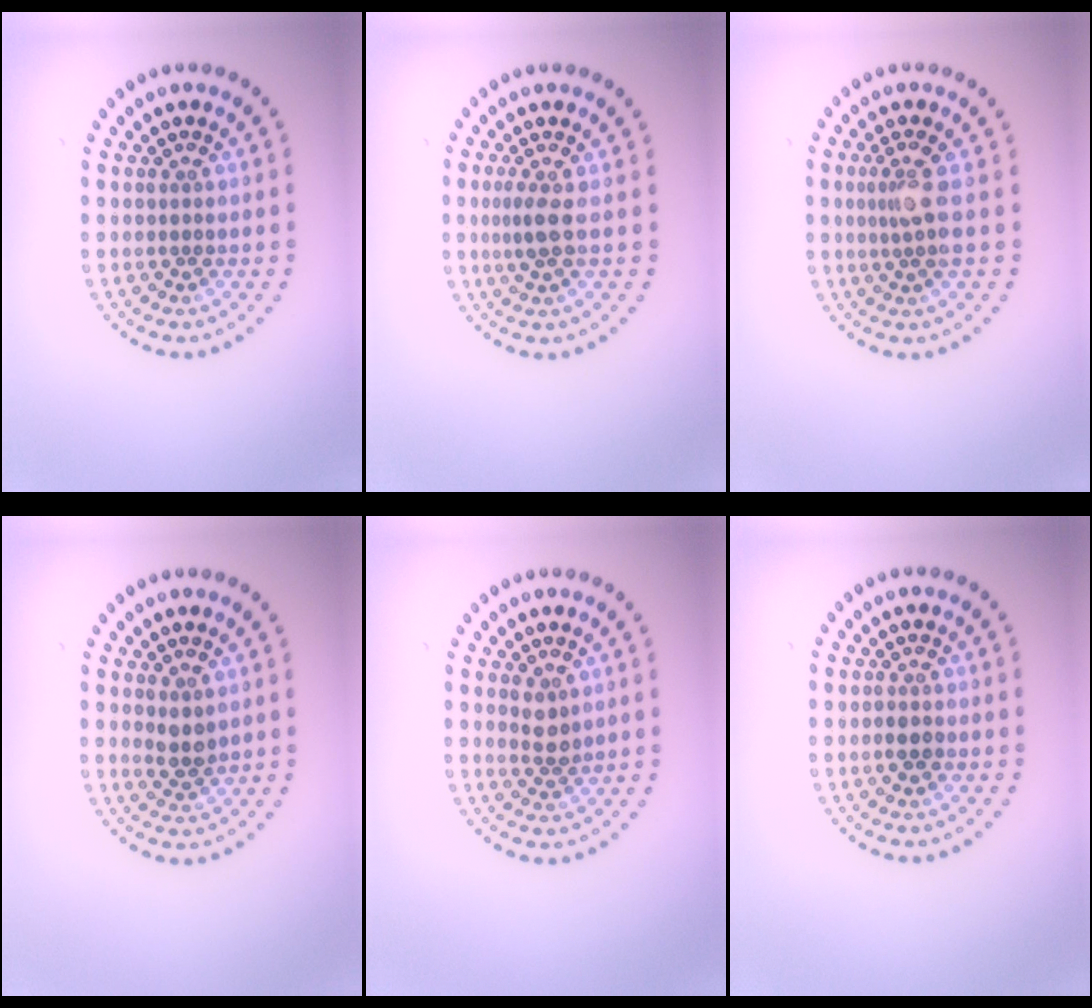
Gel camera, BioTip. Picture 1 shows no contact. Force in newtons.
{"total": 1.7, "press": 1.3, "slide": 1.1}
{"total": 2.0, "press": 1.6, "slide": 1.3}
{"total": 1.7, "press": 1.5, "slide": 0.8}
{"total": 1.7, "press": 1.5, "slide": 0.8}
{"total": 1.1, "press": 1.0, "slide": 0.2}